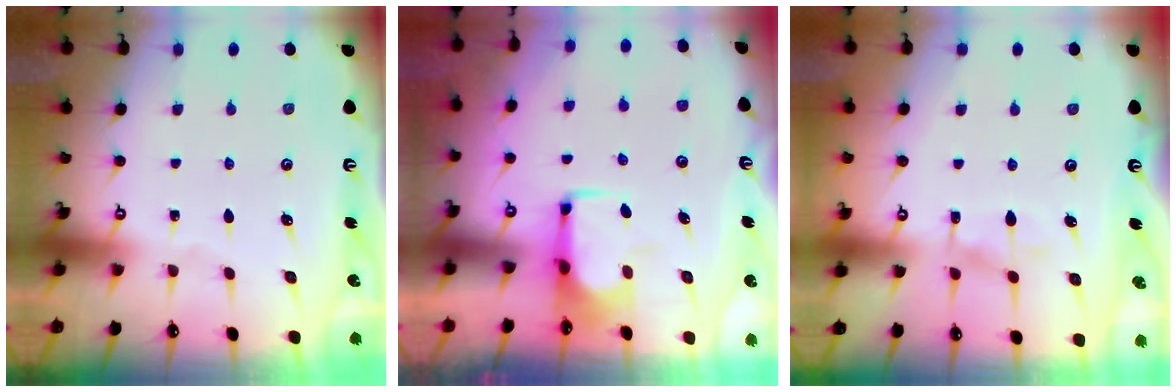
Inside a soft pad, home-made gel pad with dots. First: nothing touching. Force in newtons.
{"total": 1.5, "press": 1.4, "slide": 0.6}
{"total": 7.0, "press": 6.9, "slide": 0.6}